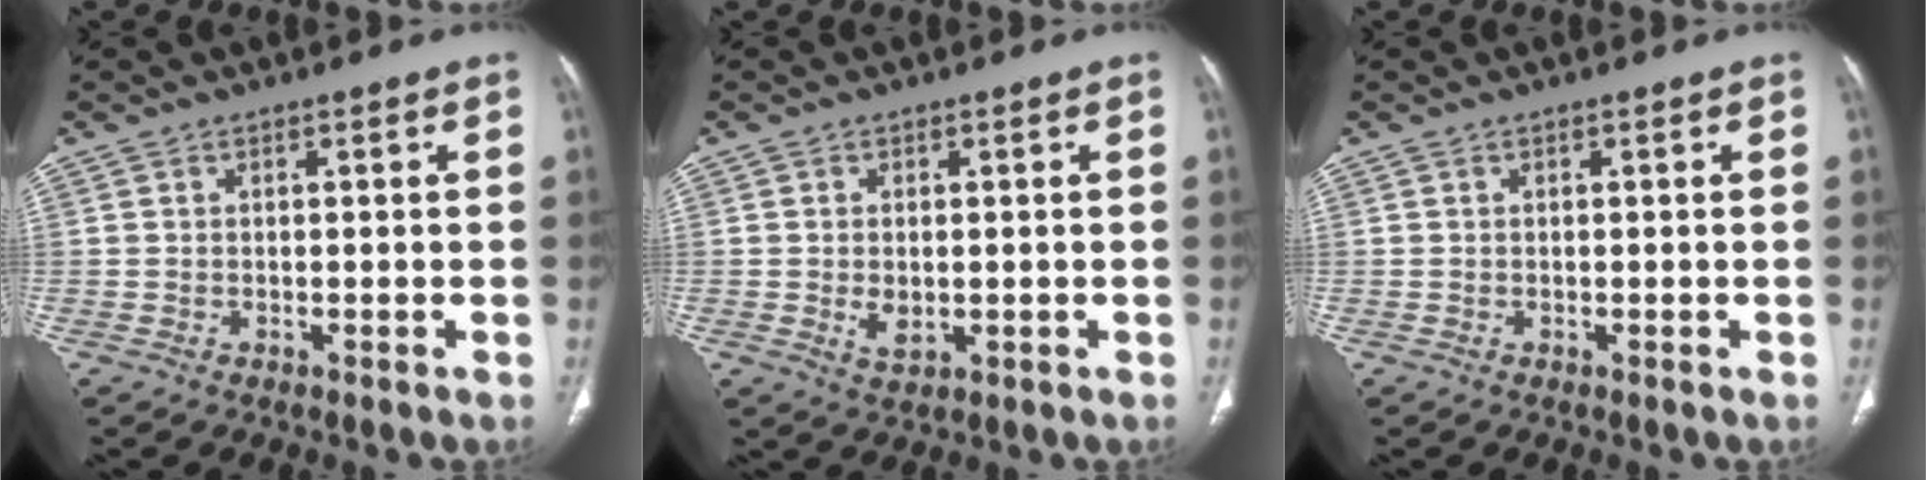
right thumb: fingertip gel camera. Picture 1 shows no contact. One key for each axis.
{"total": 3.2, "fx": -0.3, "fy": 2.0, "fz": 2.5, "tx": -0.045, "ty": -0.007, "tz": 0.000}
{"total": 0.0}